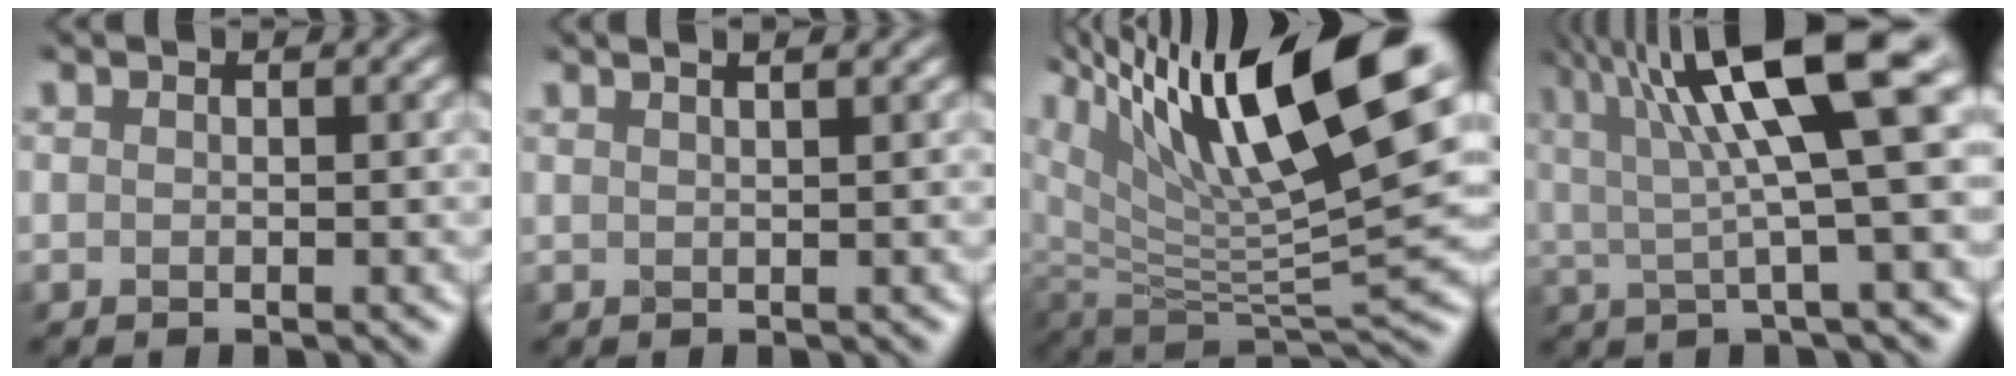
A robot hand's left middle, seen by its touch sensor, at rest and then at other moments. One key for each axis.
{"total": 4.1, "fx": 2.5, "fy": 2.0, "fz": 2.7, "tx": -0.002, "ty": 0.033, "tz": 0.002}
{"total": 15.1, "fx": 8.5, "fy": 5.7, "fz": 11.1, "tx": -0.199, "ty": 0.015, "tz": 0.160}
{"total": 12.0, "fx": 4.3, "fy": 2.6, "fz": 10.9, "tx": -0.177, "ty": 0.012, "tz": 0.074}